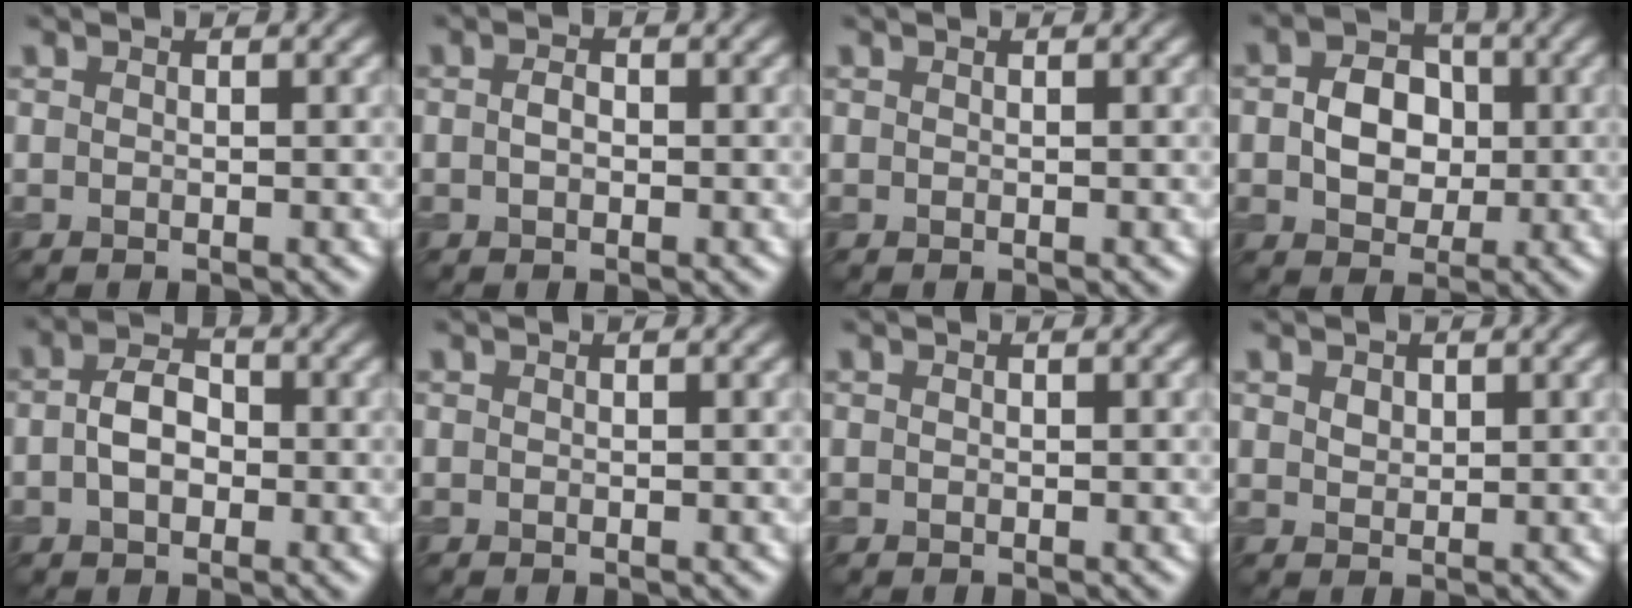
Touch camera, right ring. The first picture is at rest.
{"total": 1.1, "force": [-0.1, 0.7, 0.8], "torque": [-0.017, 0.001, -0.005]}
{"total": 0.0}
{"total": 4.7, "force": [0.1, 3.7, 2.9], "torque": [-0.055, 0.001, -0.005]}
{"total": 3.6, "force": [-0.3, 2.4, 2.6], "torque": [-0.053, 0.003, -0.012]}
{"total": 0.0}
{"total": 0.0}
{"total": 1.2, "force": [0.7, 0.8, 0.5], "torque": [-0.010, 0.001, 0.013]}